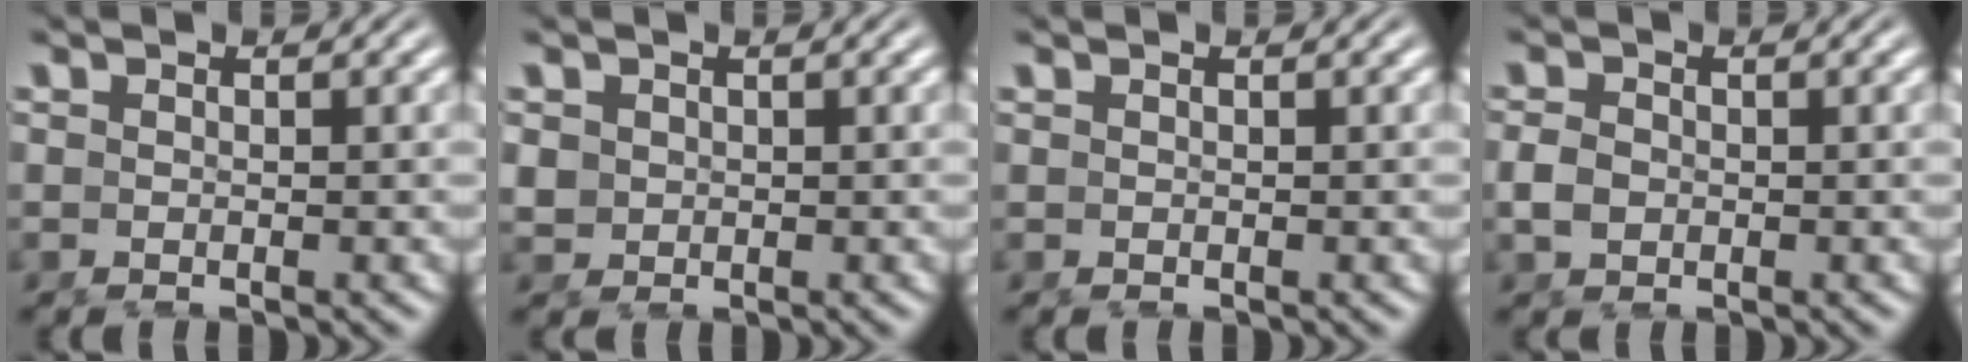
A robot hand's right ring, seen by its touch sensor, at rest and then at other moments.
{"total": 1.6, "force": [0.3, 1.4, 0.5], "torque": [-0.023, -0.010, 0.015]}
{"total": 0.0}
{"total": 1.0, "force": [-0.2, 0.7, 0.7], "torque": [-0.024, -0.005, 0.001]}